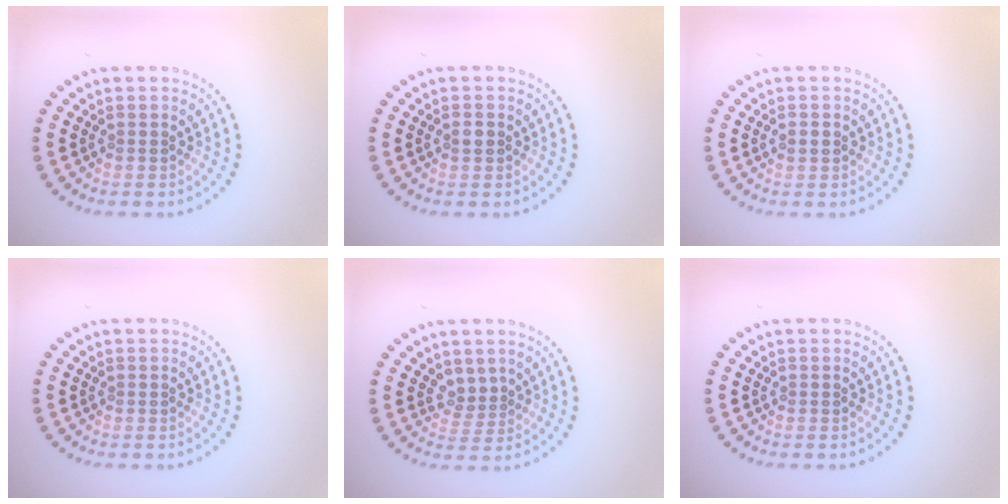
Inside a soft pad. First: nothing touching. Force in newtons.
{"total": 1.0, "press": 1.0, "slide": 0.3}
{"total": 1.1, "press": 1.1, "slide": 0.1}
{"total": 0.0}
{"total": 1.8, "press": 1.1, "slide": 1.4}
{"total": 0.0}